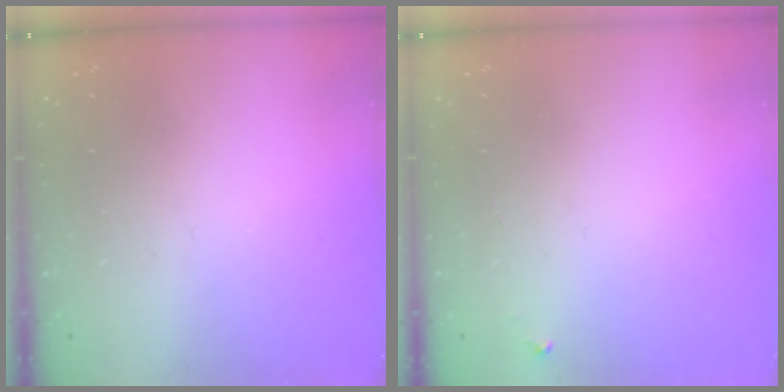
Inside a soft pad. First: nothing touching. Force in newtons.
{"total": 2.2, "press": 2.2, "slide": 0.1}